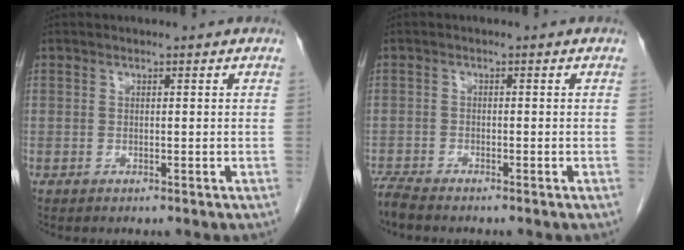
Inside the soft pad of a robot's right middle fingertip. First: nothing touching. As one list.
[{"total": 2.5, "force": [-2.4, -0.2, 0.7], "torque": [-0.021, -0.013, -0.048]}]